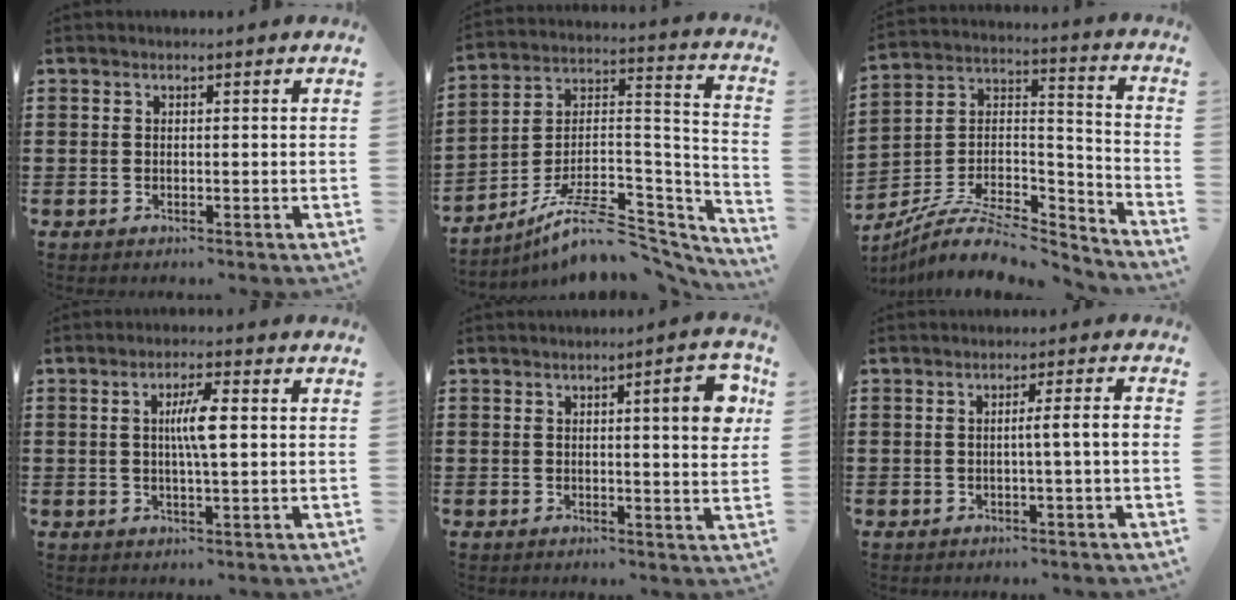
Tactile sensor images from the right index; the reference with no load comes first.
{"total": 10.6, "force": [-7.8, 3.6, 6.2], "torque": [-0.106, 0.021, -0.146]}
{"total": 8.8, "force": [-6.8, 3.5, 4.3], "torque": [-0.088, 0.011, -0.135]}
{"total": 5.0, "force": [0.6, 0.8, 4.9], "torque": [-0.091, 0.002, 0.006]}
{"total": 6.7, "force": [2.1, 1.1, 6.3], "torque": [-0.088, -0.006, 0.025]}
{"total": 3.0, "force": [-0.5, -0.5, 2.9], "torque": [-0.052, -0.007, -0.012]}